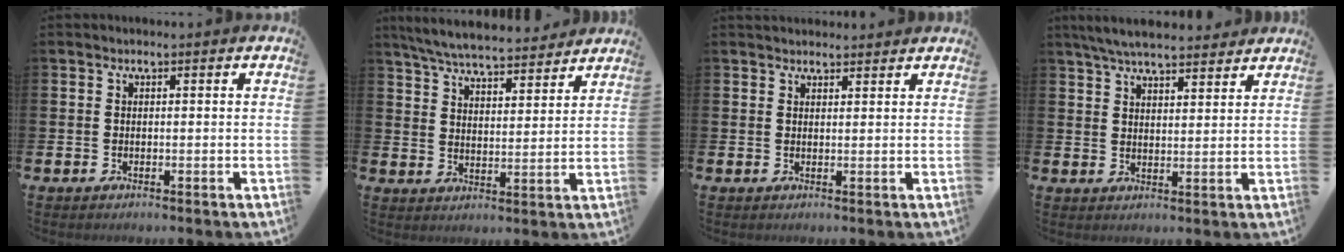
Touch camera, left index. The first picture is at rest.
{"total": 6.7, "force": [6.5, 0.9, 1.6], "torque": [-0.056, -0.036, 0.116]}
{"total": 1.9, "force": [1.8, 0.5, 0.0], "torque": [0.010, -0.006, 0.031]}
{"total": 5.8, "force": [5.5, 0.9, 1.7], "torque": [-0.043, -0.020, 0.101]}